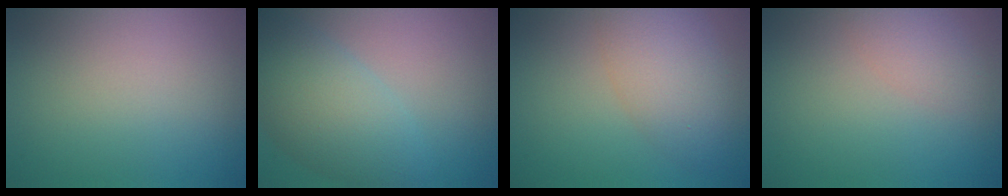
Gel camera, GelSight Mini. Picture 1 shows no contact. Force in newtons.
{"total": 6.5, "press": 6.5, "slide": 0.2}
{"total": 5.1, "press": 5.1, "slide": 0.1}
{"total": 2.1, "press": 2.1, "slide": 0.1}